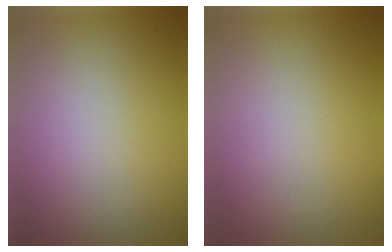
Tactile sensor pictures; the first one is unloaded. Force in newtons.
{"total": 0.0}